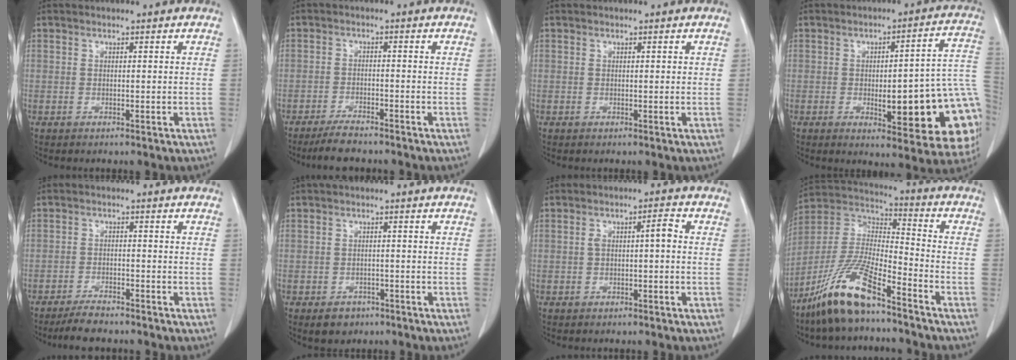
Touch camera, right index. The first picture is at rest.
{"total": 4.5, "force": [-4.0, 0.7, 2.0], "torque": [-0.036, -0.012, -0.069]}
{"total": 0.5, "force": [0.2, 0.3, 0.4], "torque": [-0.005, 0.002, 0.004]}
{"total": 20.1, "force": [-4.3, 4.5, 19.1], "torque": [-0.156, 0.027, -0.035]}
{"total": 4.1, "force": [-3.7, 0.7, 1.6], "torque": [-0.030, -0.010, -0.063]}
{"total": 3.1, "force": [-1.9, 2.3, 0.9], "torque": [-0.011, 0.006, -0.020]}
{"total": 3.2, "force": [0.0, 0.8, 3.1], "torque": [-0.057, 0.017, 0.002]}
{"total": 14.1, "force": [-9.8, 2.5, 9.9], "torque": [-0.208, -0.006, -0.184]}